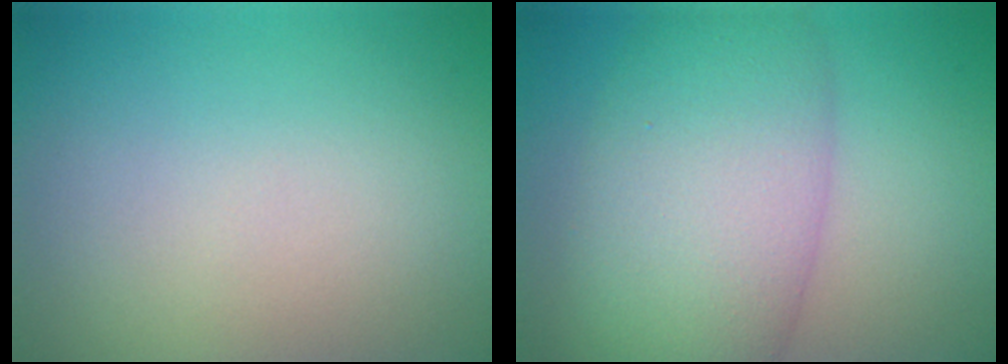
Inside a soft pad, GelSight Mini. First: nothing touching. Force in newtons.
{"total": 10.0, "press": 9.9, "slide": 0.4}